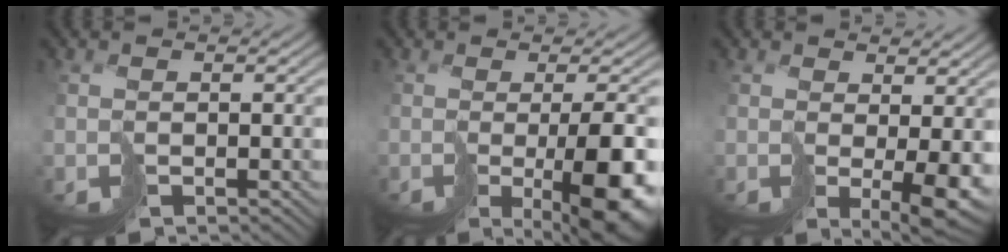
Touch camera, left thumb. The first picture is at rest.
{"total": 10.5, "force": [-2.9, 2.7, 9.7], "torque": [-0.141, -0.013, -0.043]}
{"total": 6.2, "force": [-0.3, 1.6, 6.0], "torque": [-0.096, -0.011, 0.000]}